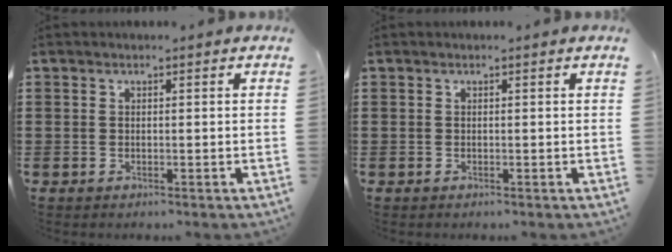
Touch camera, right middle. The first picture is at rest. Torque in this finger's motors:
{"motor_torque": [0.20, -0.15, 0.04, 0.01]}